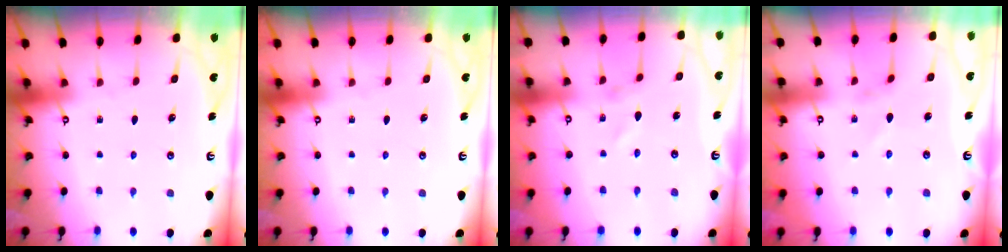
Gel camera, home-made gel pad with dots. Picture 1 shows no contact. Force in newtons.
{"total": 0.0}
{"total": 1.0, "press": 1.0, "slide": 0.1}
{"total": 1.2, "press": 1.2, "slide": 0.4}